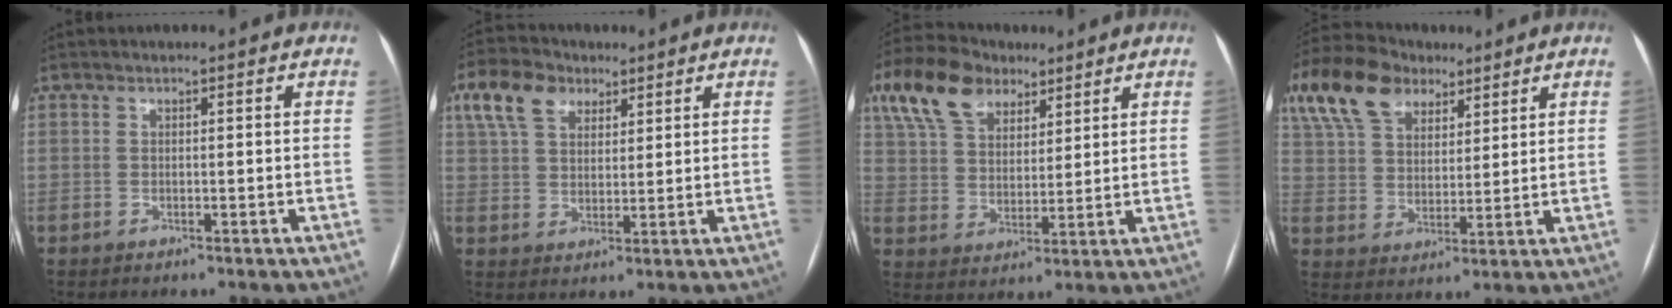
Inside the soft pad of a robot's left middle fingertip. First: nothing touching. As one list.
[{"total": 8.9, "force": [4.9, 5.7, 4.8], "torque": [-0.108, 0.032, 0.093]}, {"total": 12.8, "force": [7.8, 7.4, 7.0], "torque": [-0.152, 0.040, 0.145]}, {"total": 15.3, "force": [9.5, 8.9, 8.1], "torque": [-0.188, 0.053, 0.174]}]